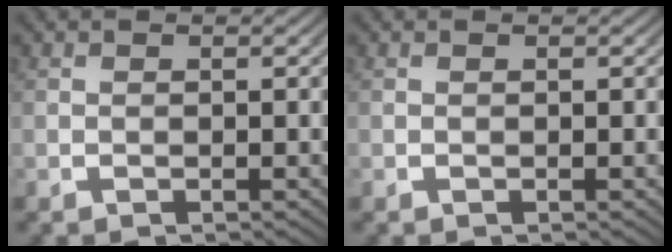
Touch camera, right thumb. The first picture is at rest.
{"total": 0.0}